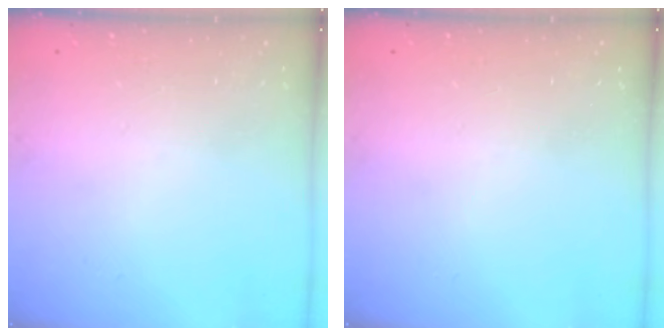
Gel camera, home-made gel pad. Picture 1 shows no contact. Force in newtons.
{"total": 0.0}